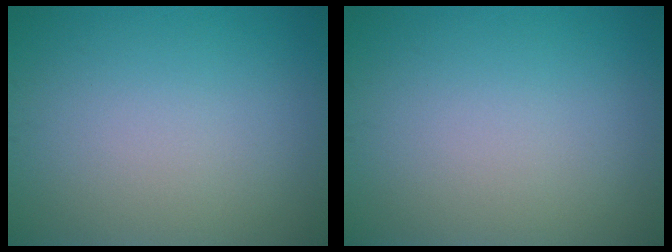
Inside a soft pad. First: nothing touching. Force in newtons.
{"total": 0.0}